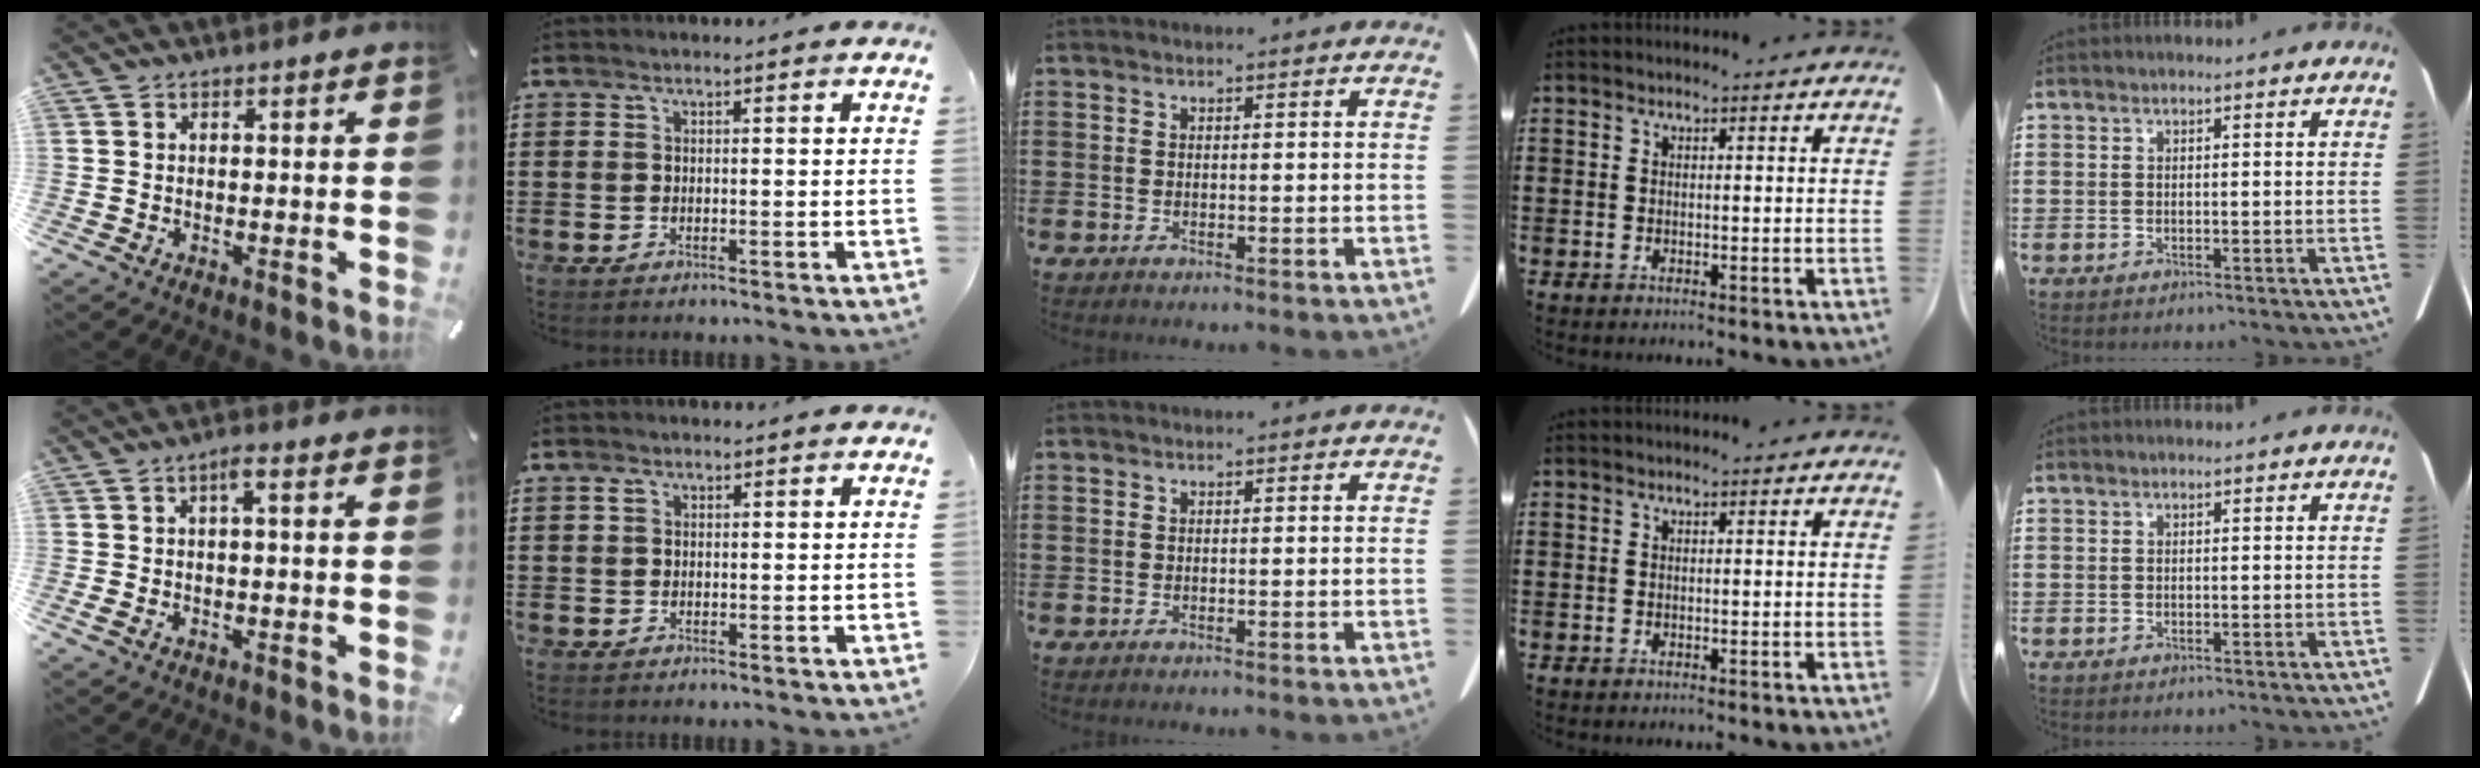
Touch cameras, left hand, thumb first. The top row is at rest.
{"thumb": {"total": 3.2, "force": [0.0, 0.7, 3.2], "torque": [-0.059, 0.006, -0.003]}, "index": {"total": 1.1, "force": [0.4, 0.7, 0.8], "torque": [-0.018, 0.006, 0.007]}}